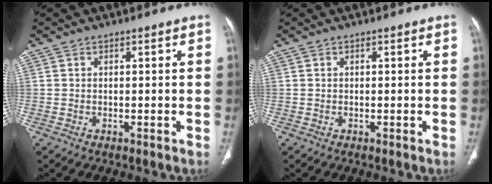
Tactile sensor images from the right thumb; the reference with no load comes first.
{"total": 0.0}